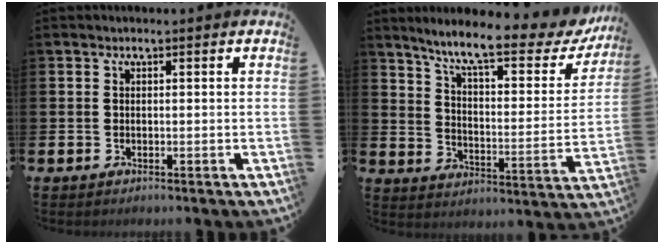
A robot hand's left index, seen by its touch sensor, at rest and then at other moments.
{"total": 9.1, "force": [7.4, 1.8, 5.1], "torque": [-0.113, -0.049, 0.114]}